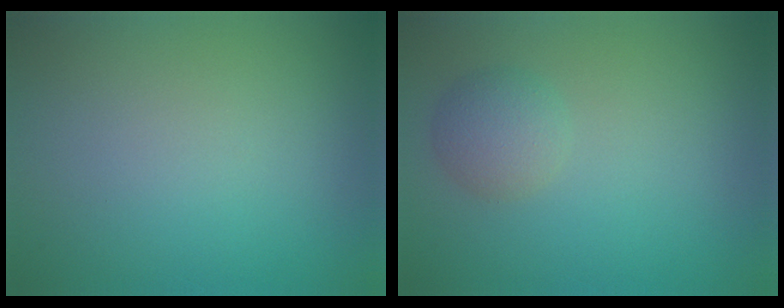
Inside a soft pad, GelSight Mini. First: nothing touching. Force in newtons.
{"total": 2.2, "press": 2.2, "slide": 0.1}